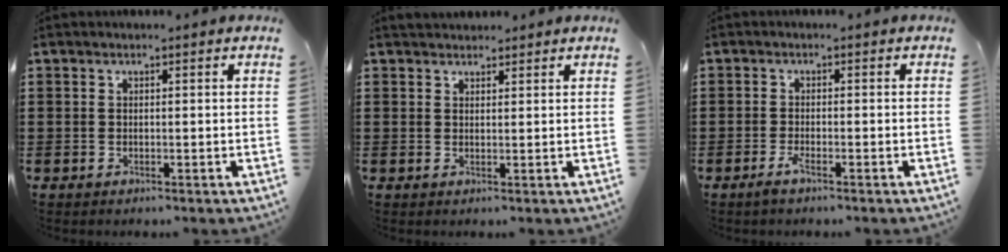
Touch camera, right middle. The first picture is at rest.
{"total": 1.7, "force": [1.6, 0.6, -0.1], "torque": [0.006, 0.002, 0.030]}
{"total": 2.0, "force": [-1.2, 0.2, 1.7], "torque": [-0.036, -0.004, -0.023]}